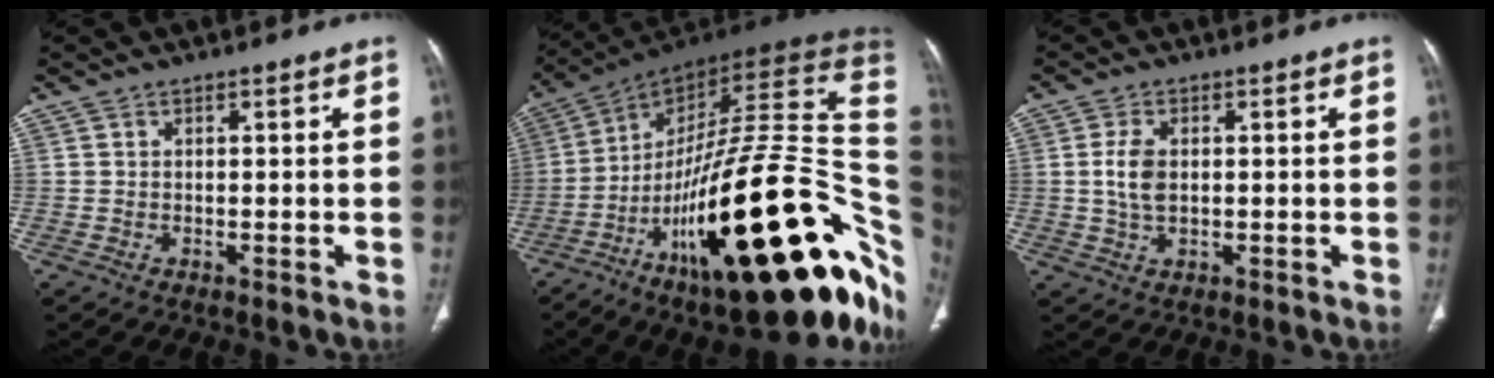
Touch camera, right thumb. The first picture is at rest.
{"total": 41.8, "force": [-11.7, 13.4, 37.9], "torque": [-0.461, 0.085, -0.179]}
{"total": 5.0, "force": [0.2, 2.9, 4.0], "torque": [-0.081, 0.003, 0.002]}